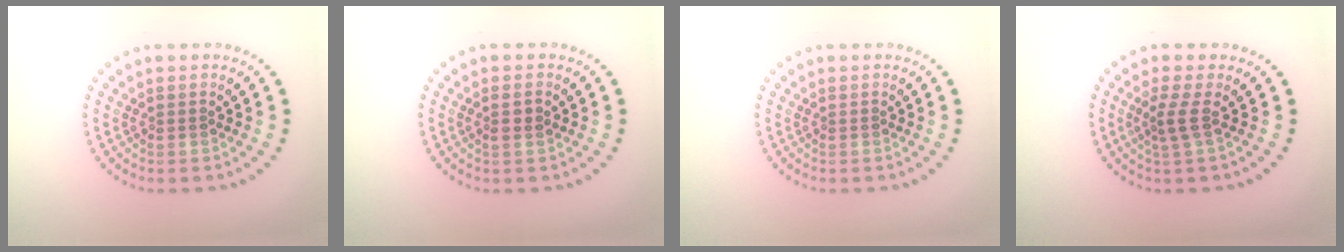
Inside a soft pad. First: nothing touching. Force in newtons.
{"total": 1.2, "press": 1.1, "slide": 0.4}
{"total": 0.0}
{"total": 1.8, "press": 1.2, "slide": 1.4}